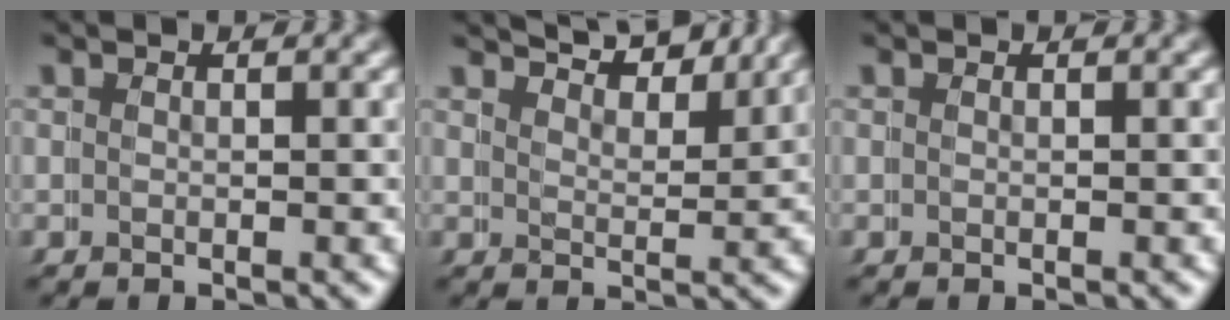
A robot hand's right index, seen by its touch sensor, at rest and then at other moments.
{"total": 5.8, "force": [5.4, 1.0, 1.9], "torque": [-0.026, 0.004, 0.082]}
{"total": 0.0}